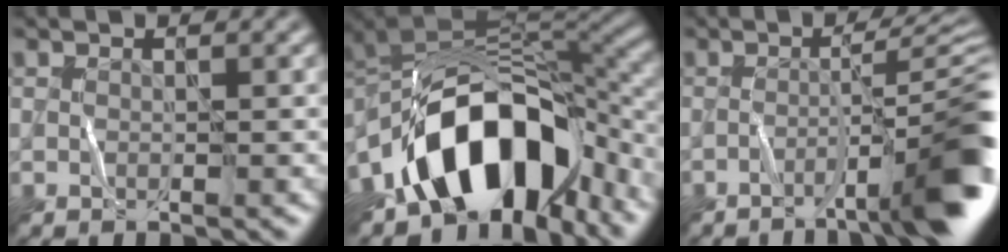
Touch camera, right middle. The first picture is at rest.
{"total": 13.5, "force": [-6.9, 8.0, 8.5], "torque": [-0.125, 0.010, -0.127]}
{"total": 9.4, "force": [-3.9, 1.4, 8.4], "torque": [-0.102, 0.014, -0.062]}